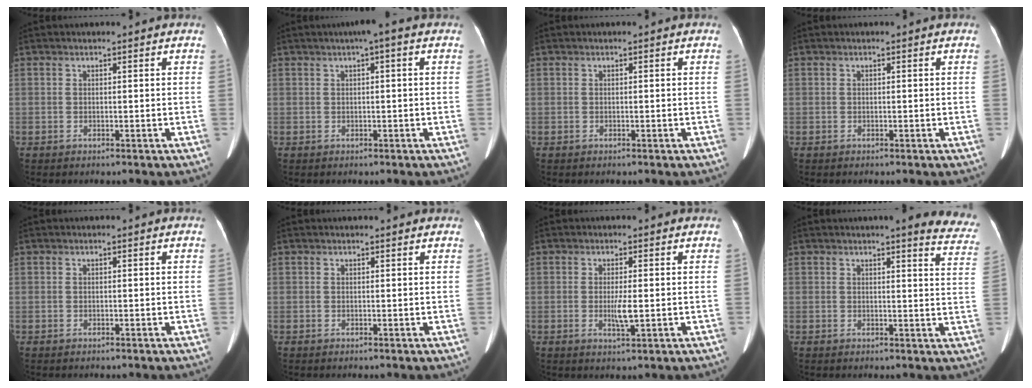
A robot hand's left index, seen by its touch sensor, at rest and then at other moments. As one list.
[{"total": 2.3, "force": [0.9, 0.0, 2.1], "torque": [-0.034, 0.010, 0.009]}, {"total": 0.0}, {"total": 0.0}, {"total": 0.0}, {"total": 1.4, "force": [1.4, 0.2, 0.3], "torque": [-0.013, 0.009, 0.015]}, {"total": 2.7, "force": [-0.2, 0.3, 2.7], "torque": [-0.054, -0.005, -0.003]}, {"total": 10.1, "force": [9.1, 1.4, 4.2], "torque": [-0.020, -0.031, 0.069]}]